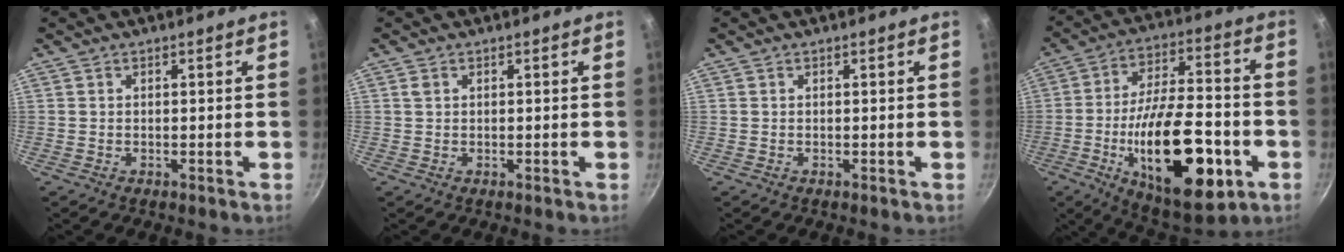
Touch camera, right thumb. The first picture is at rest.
{"total": 1.0, "force": [0.4, 0.7, 0.5], "torque": [-0.009, 0.000, 0.007]}
{"total": 0.0}
{"total": 25.6, "force": [-7.7, 11.1, 21.8], "torque": [-0.327, 0.027, -0.110]}